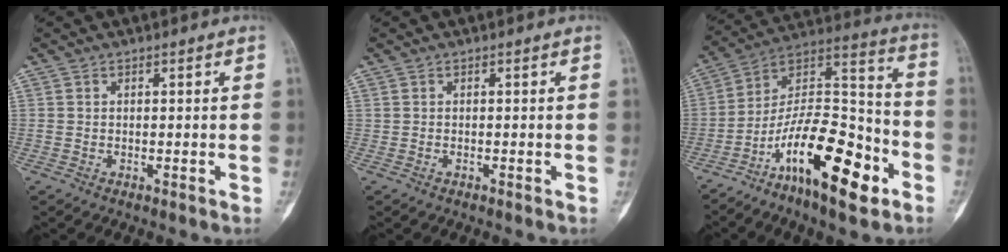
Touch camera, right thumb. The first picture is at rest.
{"total": 0.0}
{"total": 20.9, "force": [-10.4, 7.5, 16.5], "torque": [-0.257, 0.084, -0.179]}